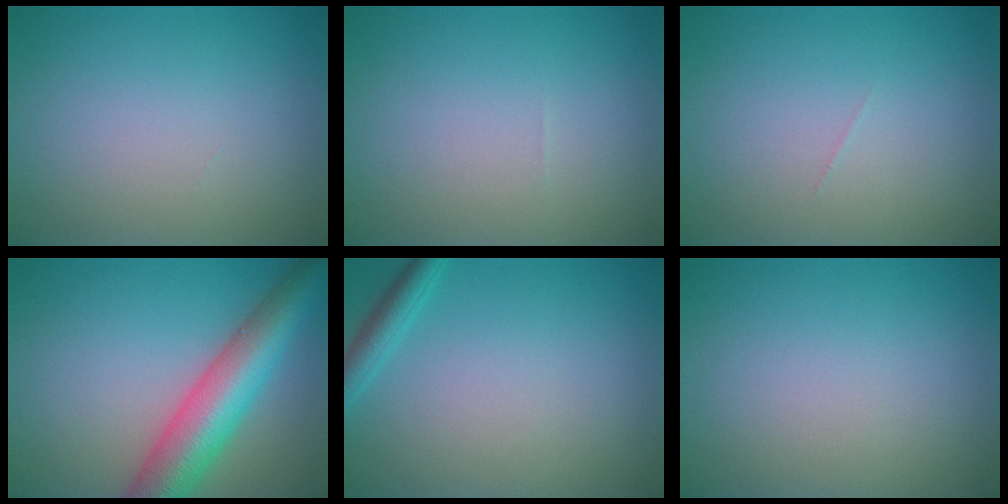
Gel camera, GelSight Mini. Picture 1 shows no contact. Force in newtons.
{"total": 0.0}
{"total": 0.0}
{"total": 8.4, "press": 8.4, "slide": 0.3}
{"total": 2.0, "press": 2.0, "slide": 0.1}
{"total": 0.0}